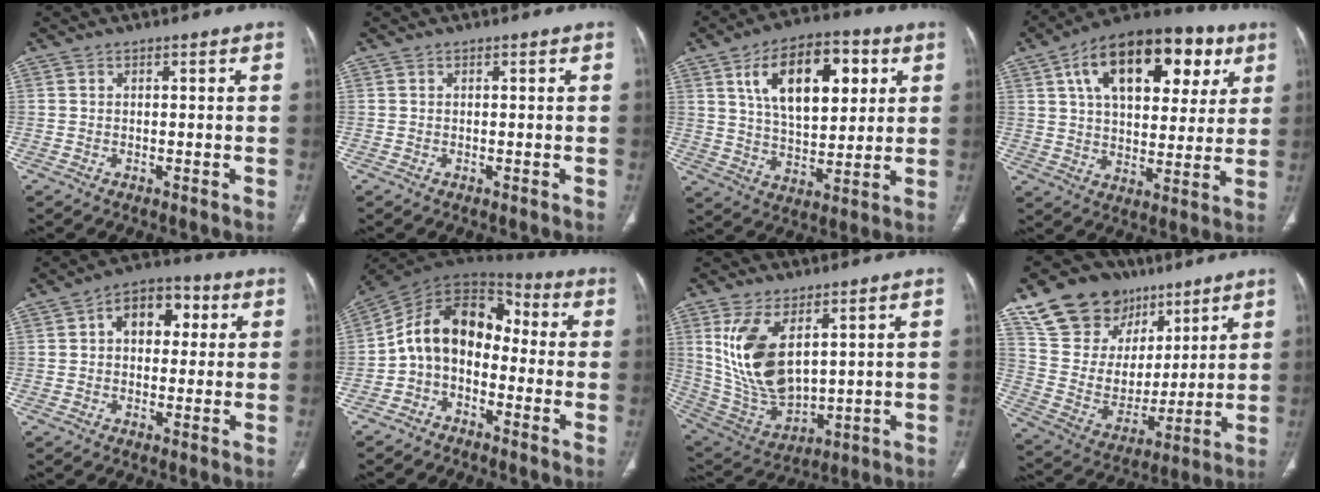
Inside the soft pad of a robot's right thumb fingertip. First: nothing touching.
{"total": 0.0}
{"total": 18.2, "force": [6.4, 9.6, 14.1], "torque": [-0.189, -0.013, 0.110]}
{"total": 24.1, "force": [9.7, 13.2, 17.7], "torque": [-0.242, 0.007, 0.150]}
{"total": 9.6, "force": [2.3, 6.4, 6.7], "torque": [-0.068, 0.018, 0.029]}
{"total": 13.1, "force": [-2.1, 9.3, 9.0], "torque": [-0.133, 0.074, -0.052]}
{"total": 15.2, "force": [5.1, 7.8, 12.1], "torque": [-0.230, -0.025, 0.124]}
{"total": 20.8, "force": [12.8, 14.4, 7.9], "torque": [-0.093, -0.035, 0.244]}